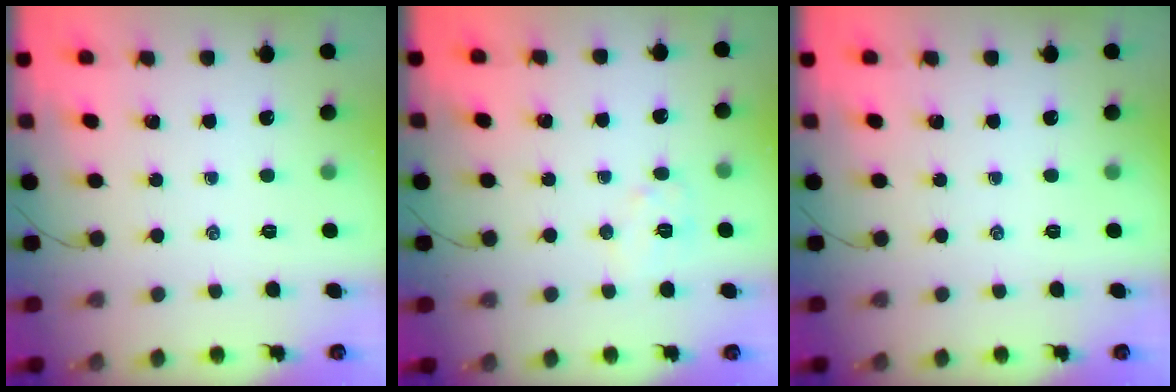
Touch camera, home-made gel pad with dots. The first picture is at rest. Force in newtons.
{"total": 5.8, "press": 5.8, "slide": 0.6}
{"total": 0.0}